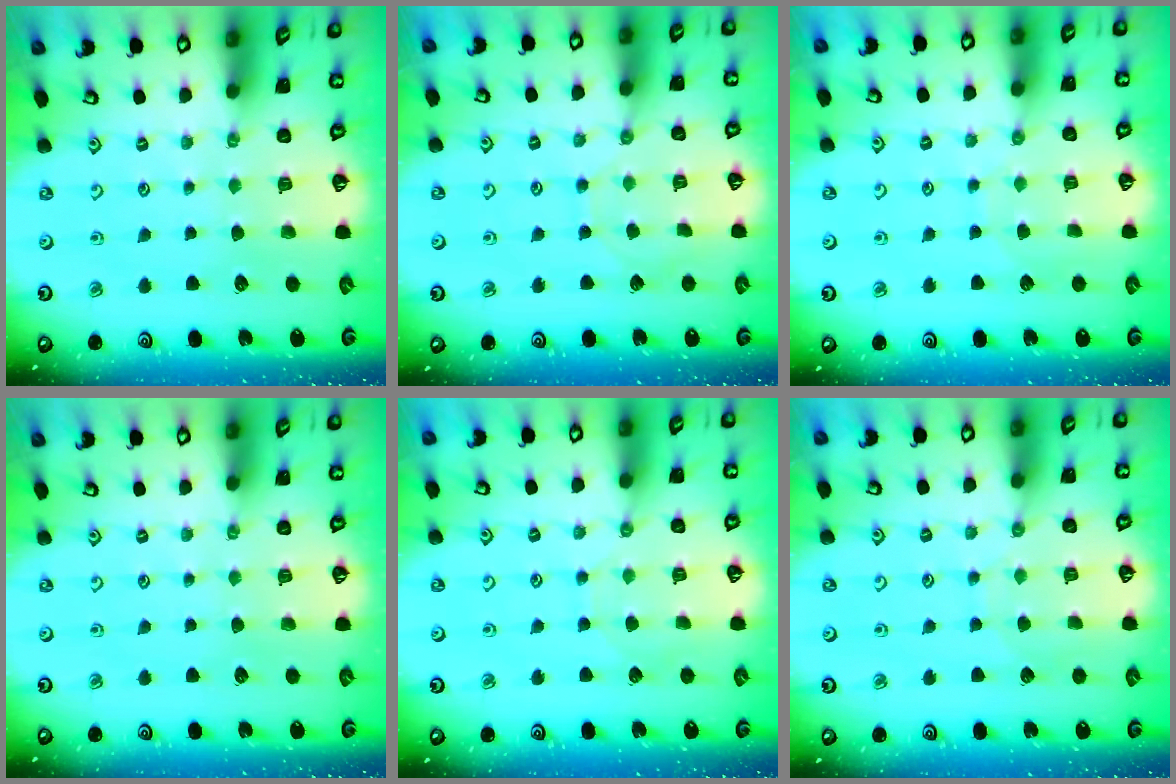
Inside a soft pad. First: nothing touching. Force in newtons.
{"total": 6.6, "press": 6.5, "slide": 0.7}
{"total": 4.0, "press": 4.0, "slide": 0.4}
{"total": 0.0}
{"total": 2.8, "press": 2.8, "slide": 0.4}
{"total": 5.6, "press": 5.6, "slide": 0.5}